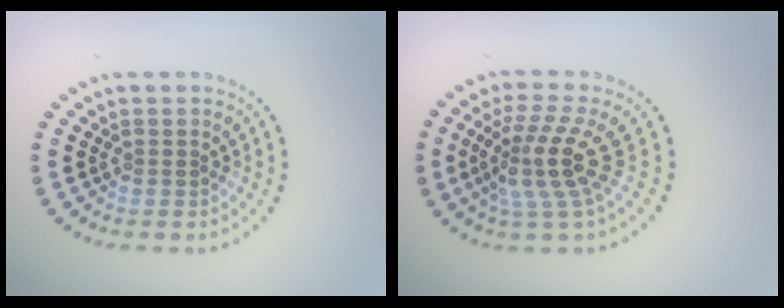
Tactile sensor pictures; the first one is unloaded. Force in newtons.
{"total": 4.3, "press": 3.1, "slide": 2.9}